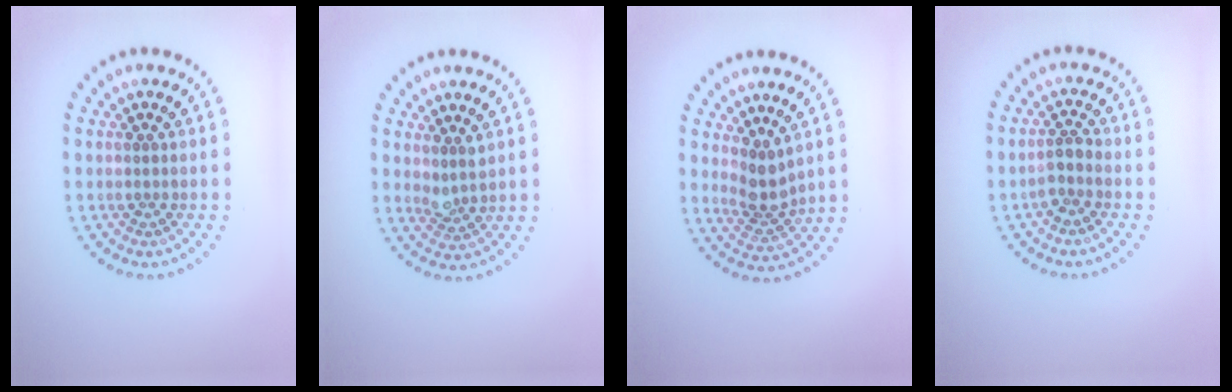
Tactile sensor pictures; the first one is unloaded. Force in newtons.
{"total": 1.8, "press": 1.4, "slide": 1.1}
{"total": 2.7, "press": 2.1, "slide": 1.7}
{"total": 1.8, "press": 1.5, "slide": 1.1}